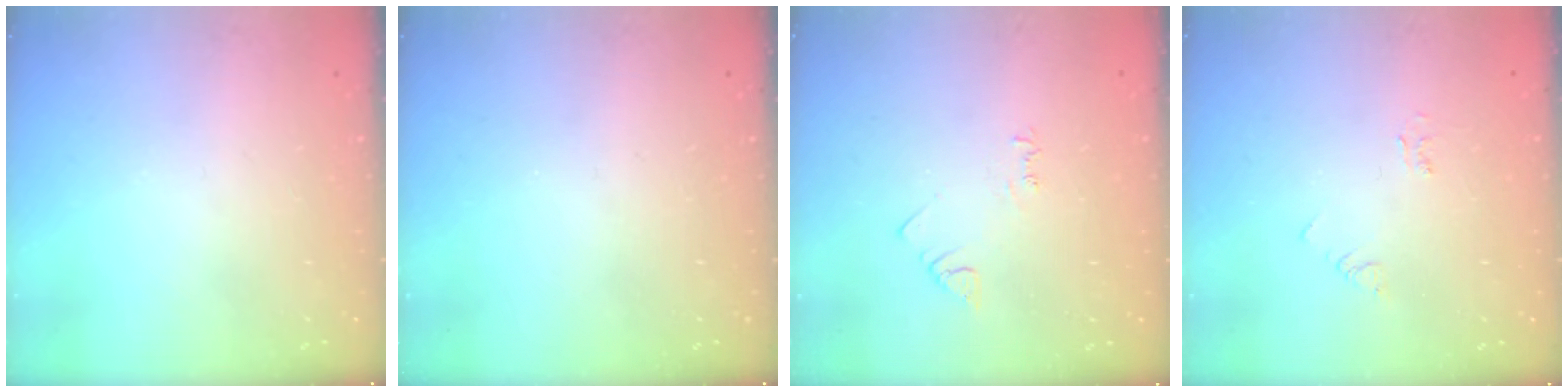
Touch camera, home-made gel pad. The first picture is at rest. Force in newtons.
{"total": 0.0}
{"total": 4.7, "press": 4.7, "slide": 0.7}
{"total": 3.9, "press": 3.9, "slide": 0.5}